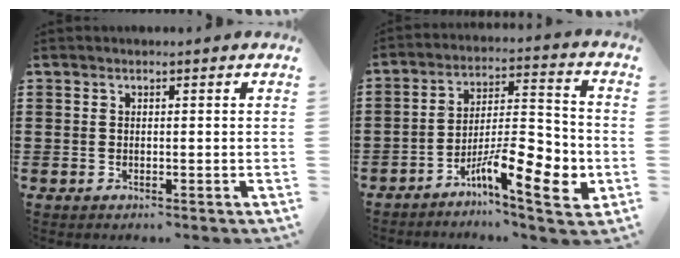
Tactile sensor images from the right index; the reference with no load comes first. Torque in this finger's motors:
{"motor_torque": [0.99, -0.83, 0.38, 0.20]}